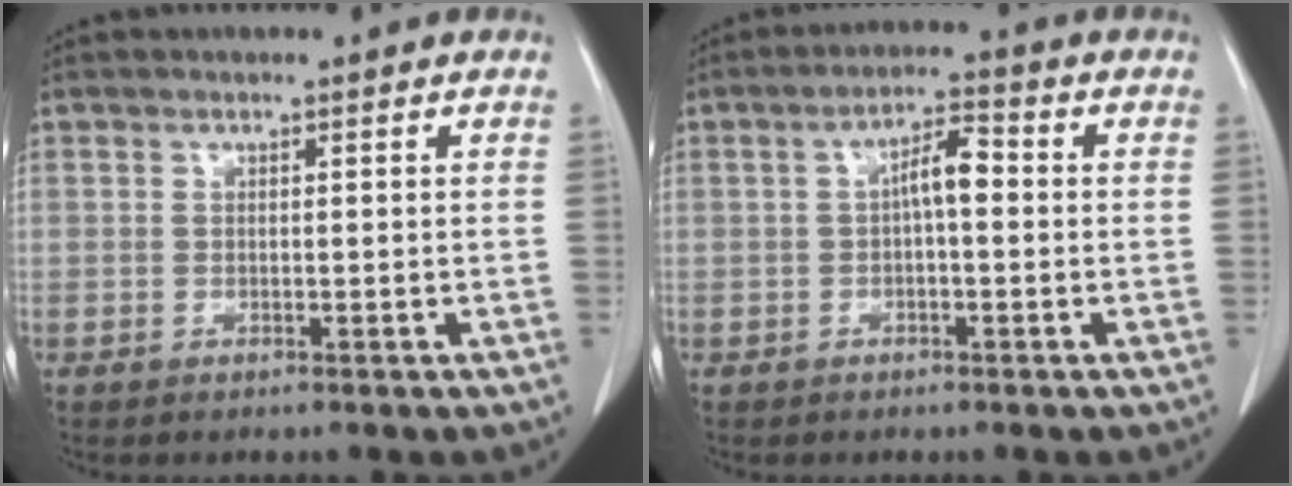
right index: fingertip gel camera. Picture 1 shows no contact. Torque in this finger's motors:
{"motor_torque": [0.57, -0.15, 0.29, 0.09]}